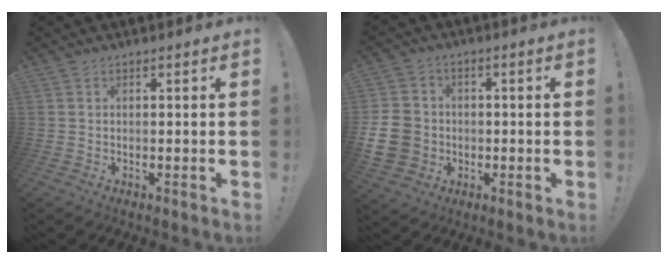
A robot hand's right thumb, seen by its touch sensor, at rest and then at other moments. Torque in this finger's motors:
{"motor_torque": [0.02, 0.14, 0.55, -0.59, 0.16]}